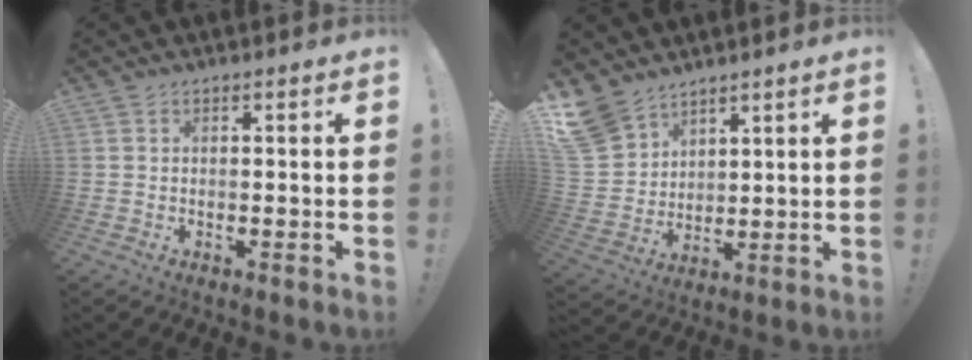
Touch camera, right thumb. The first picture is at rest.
{"total": 11.2, "force": [8.5, 6.7, 3.0], "torque": [-0.072, -0.061, 0.174]}